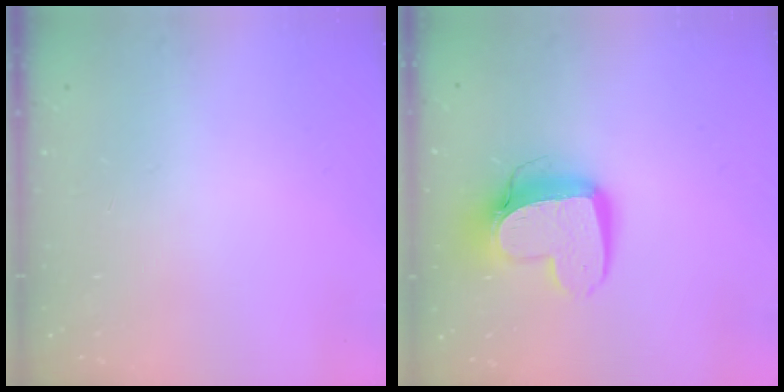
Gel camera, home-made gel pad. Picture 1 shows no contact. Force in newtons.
{"total": 13.0, "press": 12.9, "slide": 1.4}